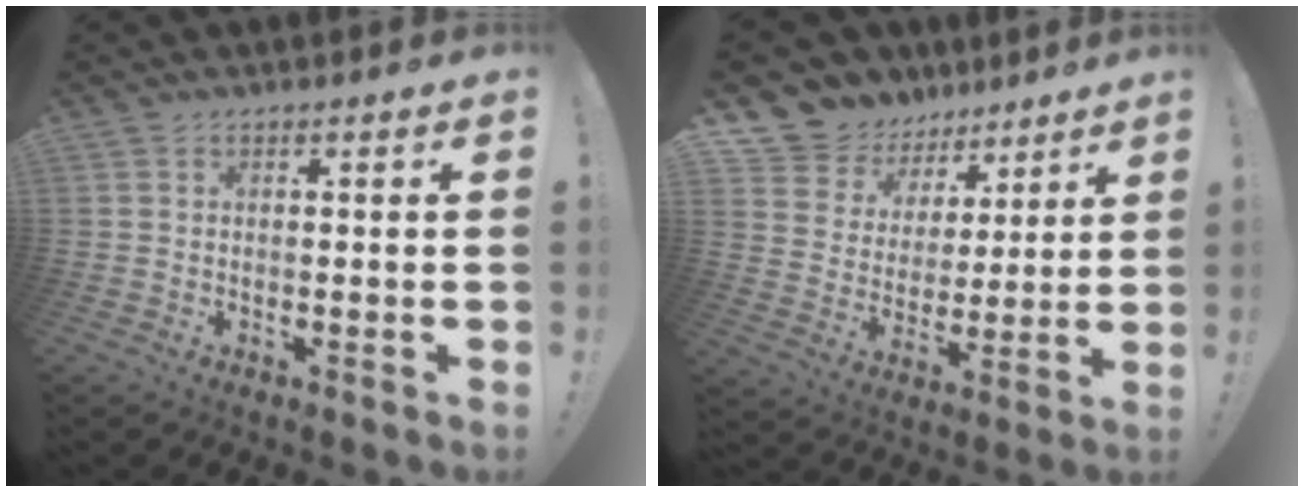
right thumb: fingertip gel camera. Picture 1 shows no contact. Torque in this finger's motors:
{"motor_torque": [-0.14, 0.51, -0.18, 0.46, -0.02]}